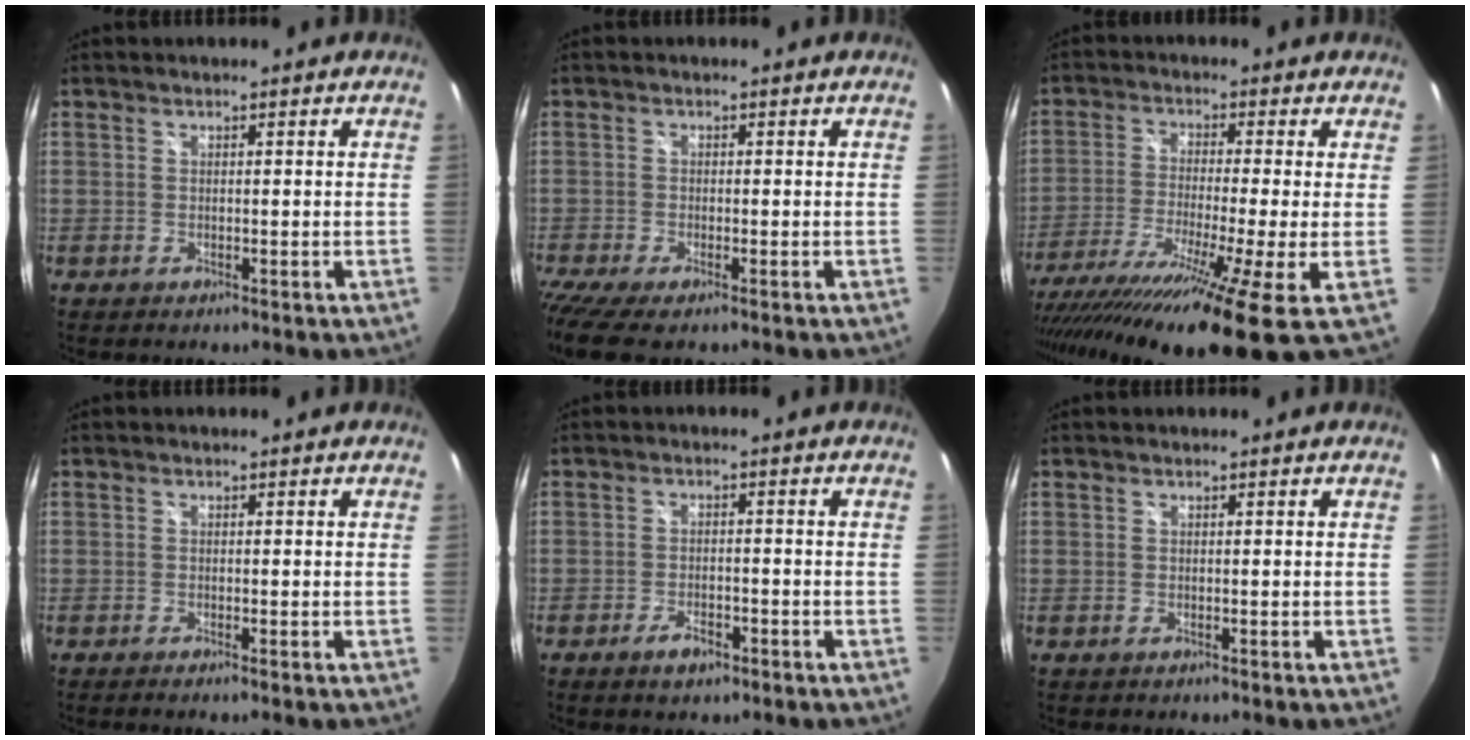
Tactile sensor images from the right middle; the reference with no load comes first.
{"total": 6.3, "force": [-4.8, 0.7, 4.0], "torque": [-0.097, -0.036, -0.090]}
{"total": 18.9, "force": [-12.0, 0.0, 14.6], "torque": [-0.277, -0.084, -0.204]}
{"total": 0.6, "force": [-0.3, -0.3, 0.4], "torque": [-0.002, -0.002, -0.008]}
{"total": 3.4, "force": [-2.2, 1.5, 2.2], "torque": [-0.047, -0.001, -0.039]}
{"total": 0.0}